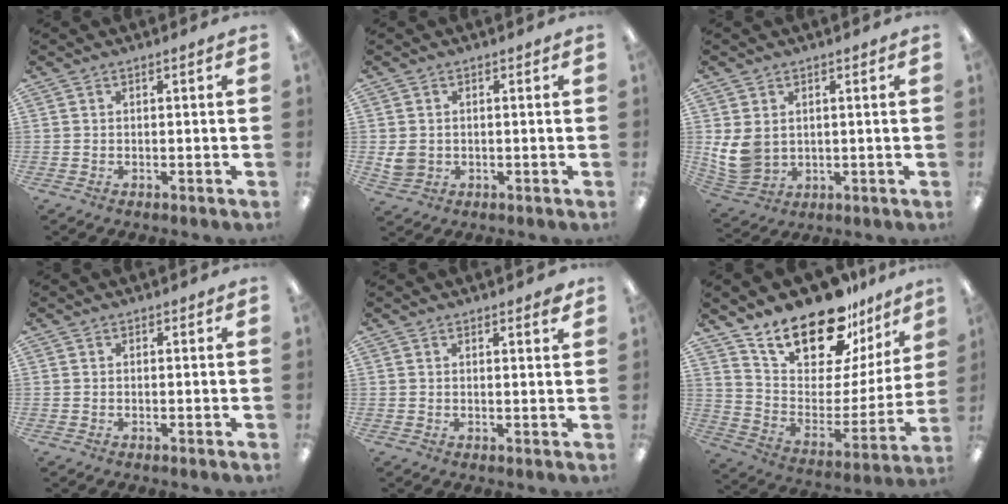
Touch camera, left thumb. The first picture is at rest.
{"total": 4.2, "force": [0.4, 3.8, 1.6], "torque": [-0.014, 0.002, 0.009]}
{"total": 9.2, "force": [1.5, 7.7, 4.9], "torque": [-0.117, -0.006, 0.029]}
{"total": 0.0}
{"total": 1.6, "force": [1.5, 0.3, 0.5], "torque": [-0.003, -0.004, 0.025]}
{"total": 22.0, "force": [17.7, 8.5, 9.8], "torque": [-0.166, -0.127, 0.311]}